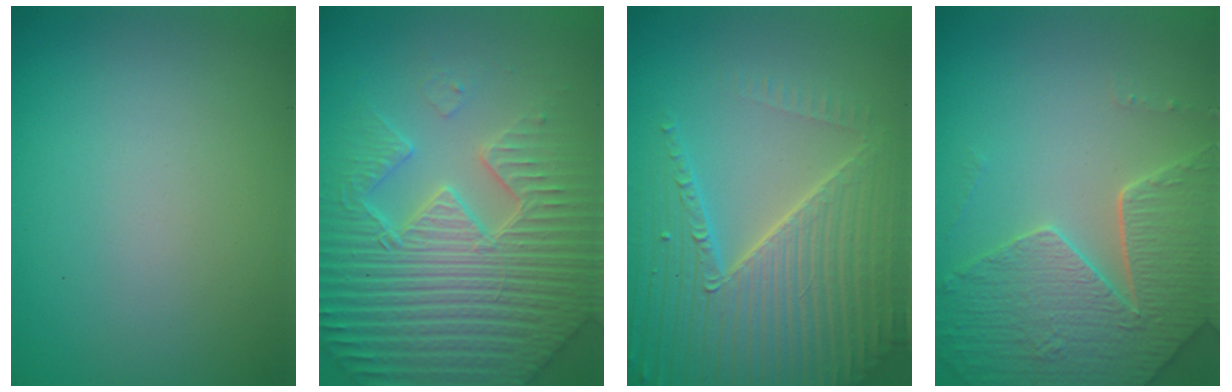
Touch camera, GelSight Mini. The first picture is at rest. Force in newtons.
{"total": 7.5, "press": 7.2, "slide": 1.8}
{"total": 7.1, "press": 6.9, "slide": 1.7}
{"total": 6.2, "press": 5.1, "slide": 3.6}